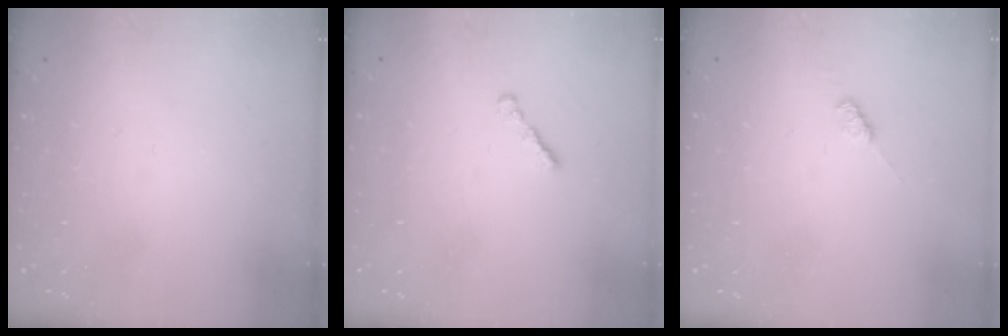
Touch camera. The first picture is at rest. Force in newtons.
{"total": 1.6, "press": 1.5, "slide": 0.5}
{"total": 2.2, "press": 2.2, "slide": 0.4}